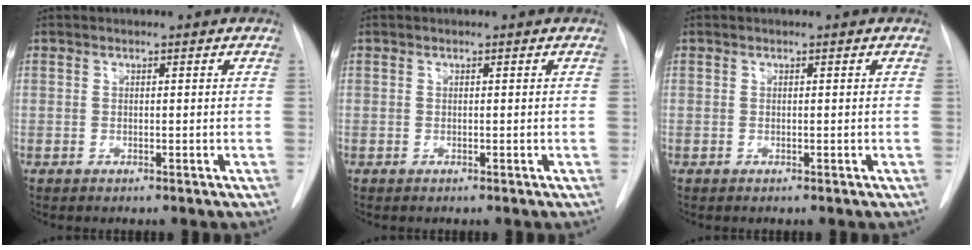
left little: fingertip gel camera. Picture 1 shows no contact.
{"total": 0.0}
{"total": 0.0}